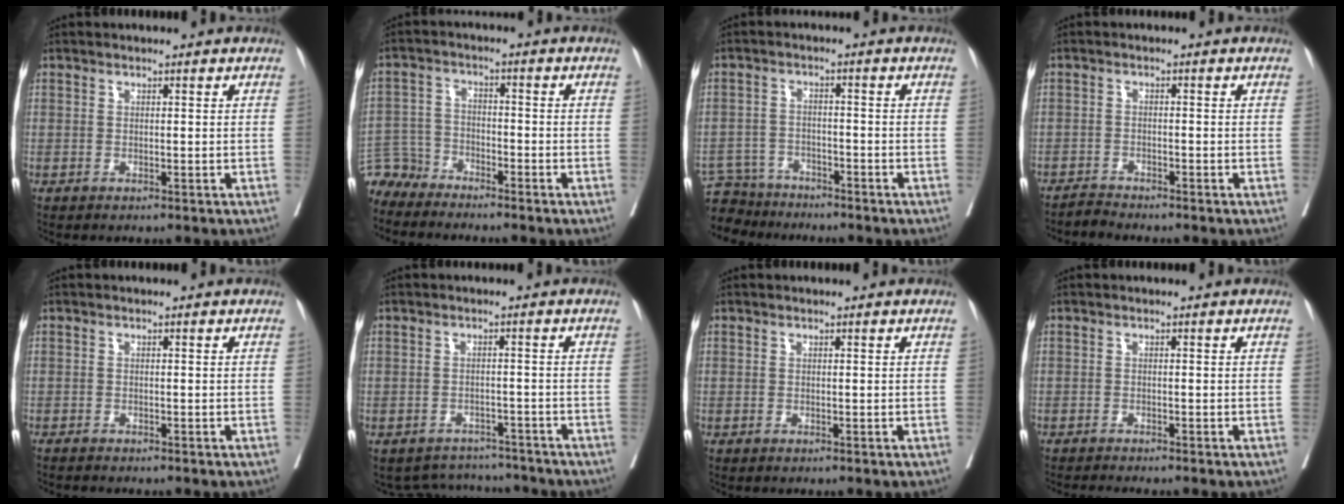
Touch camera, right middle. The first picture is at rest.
{"total": 5.4, "force": [-5.2, 1.1, -1.1], "torque": [0.024, 0.004, -0.104]}
{"total": 6.6, "force": [-6.2, 2.2, -0.4], "torque": [0.010, 0.005, -0.111]}
{"total": 1.8, "force": [-1.7, -0.3, -0.5], "torque": [0.014, -0.010, -0.033]}
{"total": 1.0, "force": [-0.9, 0.0, 0.2], "torque": [-0.007, -0.002, -0.016]}
{"total": 6.4, "force": [-6.0, 2.0, -0.9], "torque": [0.017, 0.021, -0.079]}
{"total": 0.0}
{"total": 2.5, "force": [-2.2, -0.6, 0.9], "torque": [-0.008, -0.004, -0.038]}